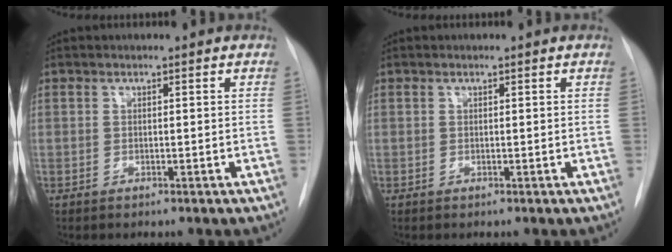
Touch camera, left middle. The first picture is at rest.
{"total": 0.0}